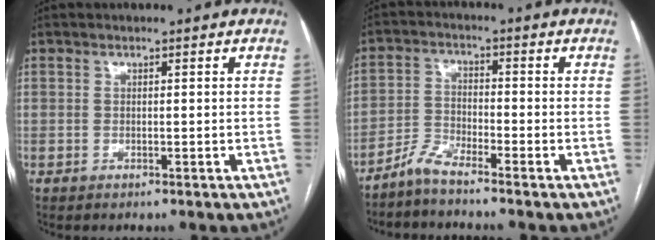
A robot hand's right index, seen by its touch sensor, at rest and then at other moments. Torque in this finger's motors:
{"motor_torque": [0.07, -0.07, -0.02, -0.01]}